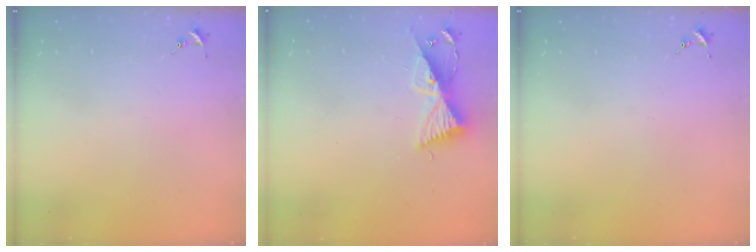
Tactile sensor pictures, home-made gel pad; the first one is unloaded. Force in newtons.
{"total": 9.8, "press": 9.8, "slide": 0.2}
{"total": 0.0}